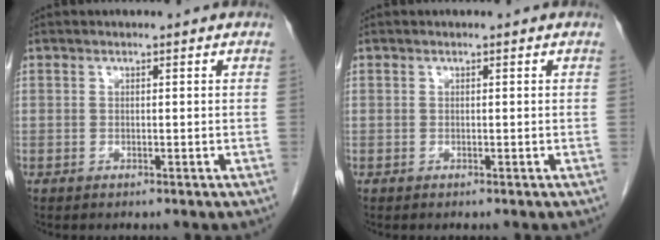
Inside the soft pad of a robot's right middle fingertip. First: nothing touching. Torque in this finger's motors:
{"motor_torque": [-0.04, 0.02, 0.02, 0.00]}